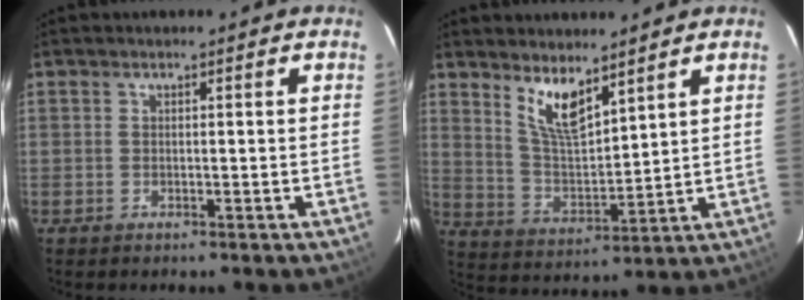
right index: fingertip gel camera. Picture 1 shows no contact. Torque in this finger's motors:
{"motor_torque": [0.30, 0.29, 0.45, 0.08]}